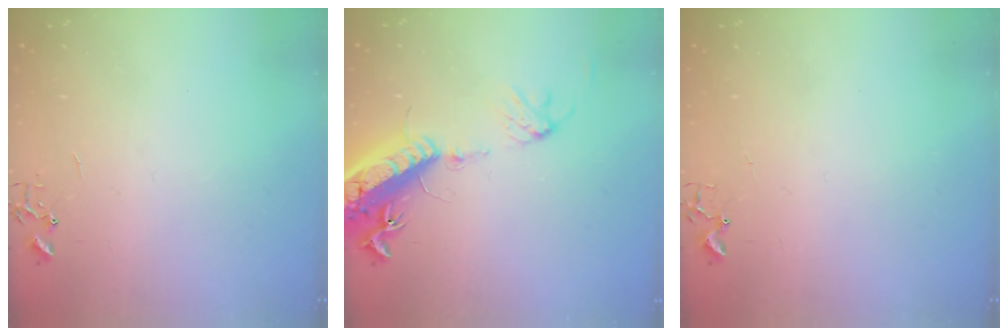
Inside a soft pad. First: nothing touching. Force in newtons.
{"total": 18.2, "press": 17.7, "slide": 4.2}
{"total": 1.9, "press": 1.9, "slide": 0.2}